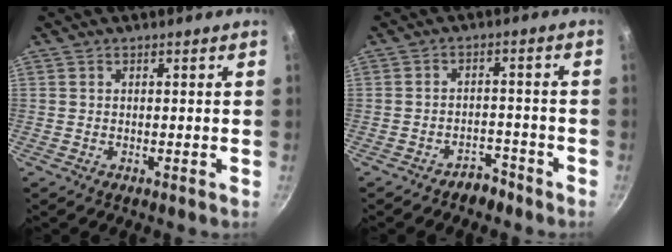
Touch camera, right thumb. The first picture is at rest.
{"total": 3.8, "force": [-3.2, 1.9, 0.9], "torque": [0.005, 0.039, -0.042]}